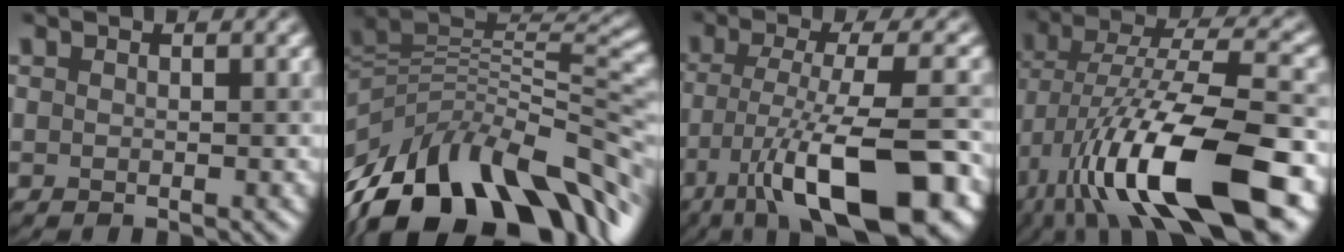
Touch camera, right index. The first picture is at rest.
{"total": 14.5, "force": [-5.1, 7.3, 11.5], "torque": [-0.194, 0.012, -0.089]}
{"total": 13.3, "force": [-6.1, 4.0, 11.1], "torque": [-0.188, -0.006, -0.098]}
{"total": 14.6, "force": [-5.6, 4.5, 12.7], "torque": [-0.230, 0.000, -0.095]}